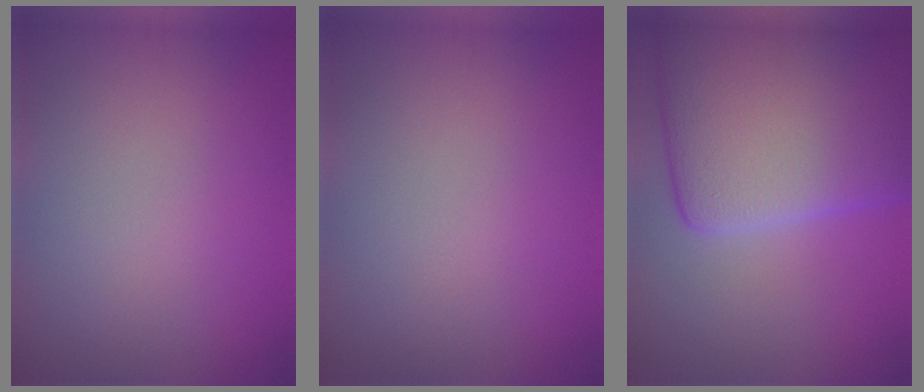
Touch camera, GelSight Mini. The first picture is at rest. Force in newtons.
{"total": 0.0}
{"total": 16.2, "press": 16.1, "slide": 1.5}